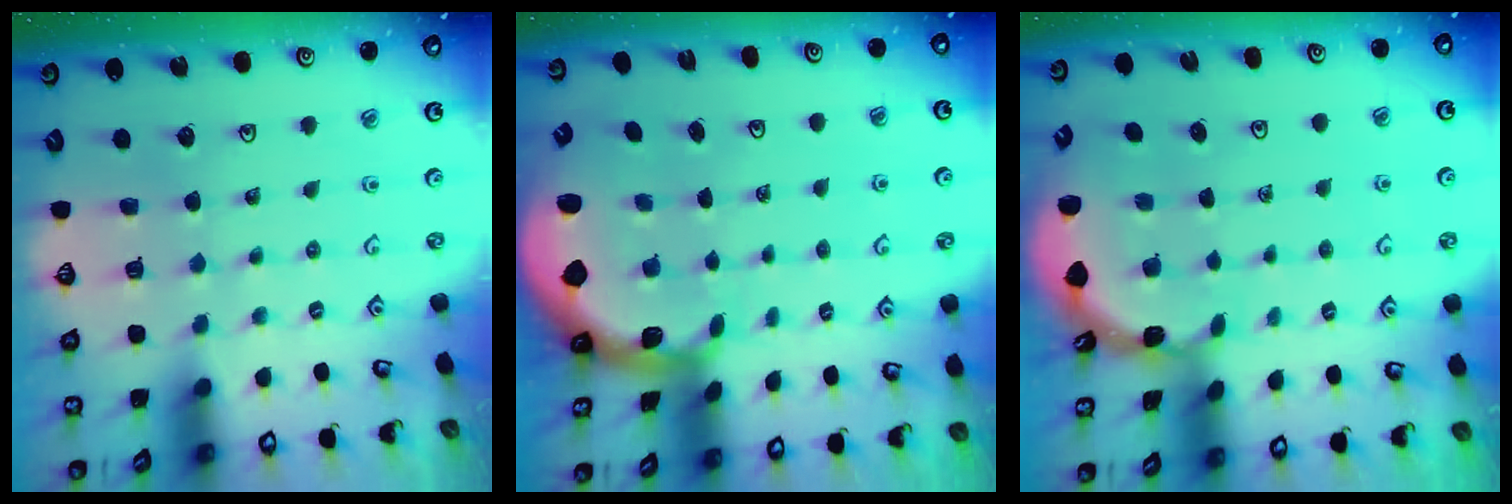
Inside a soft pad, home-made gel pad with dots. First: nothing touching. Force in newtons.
{"total": 1.7, "press": 1.6, "slide": 0.4}
{"total": 1.6, "press": 1.6, "slide": 0.3}